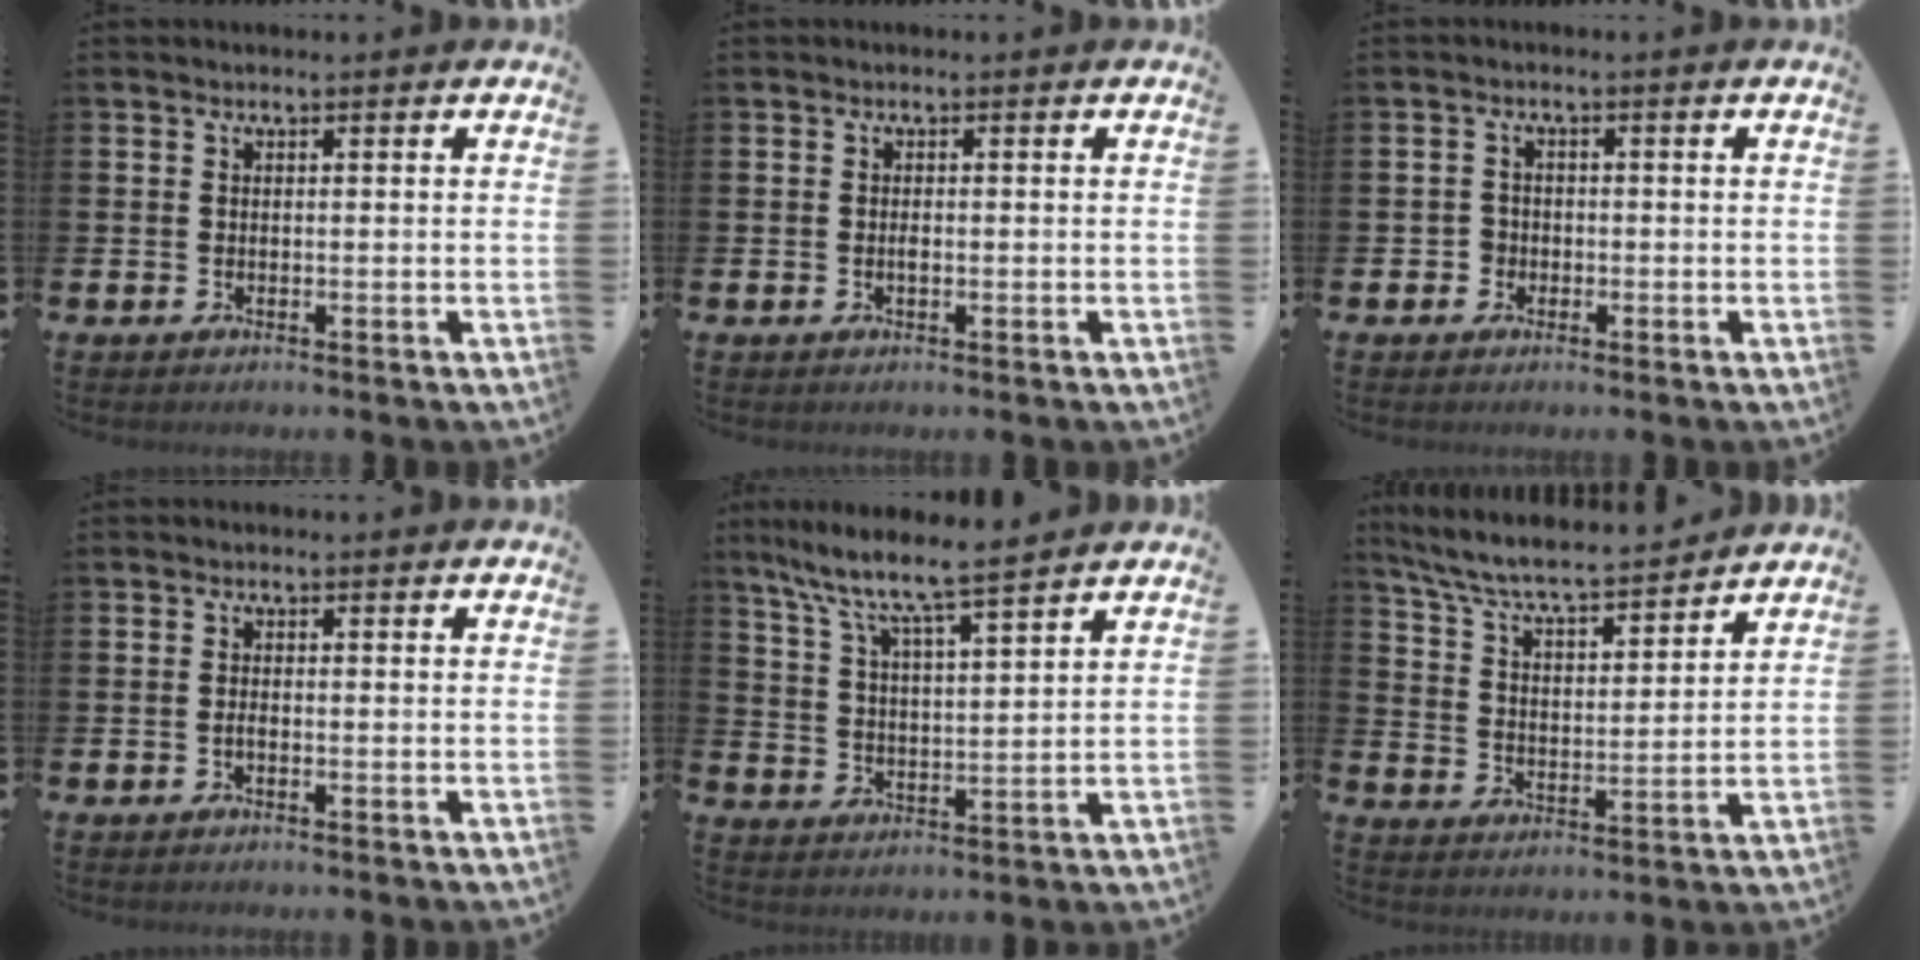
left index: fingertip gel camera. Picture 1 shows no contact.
{"total": 0.7, "force": [-0.2, 0.2, 0.6], "torque": [-0.010, -0.002, -0.006]}
{"total": 1.8, "force": [-0.9, 1.6, 0.0], "torque": [-0.003, 0.004, -0.021]}
{"total": 0.8, "force": [-0.6, 0.2, 0.5], "torque": [-0.015, -0.001, -0.009]}
{"total": 7.4, "force": [6.8, 0.0, 2.9], "torque": [-0.081, -0.046, 0.113]}
{"total": 7.1, "force": [6.7, 0.5, 2.1], "torque": [-0.071, -0.053, 0.113]}